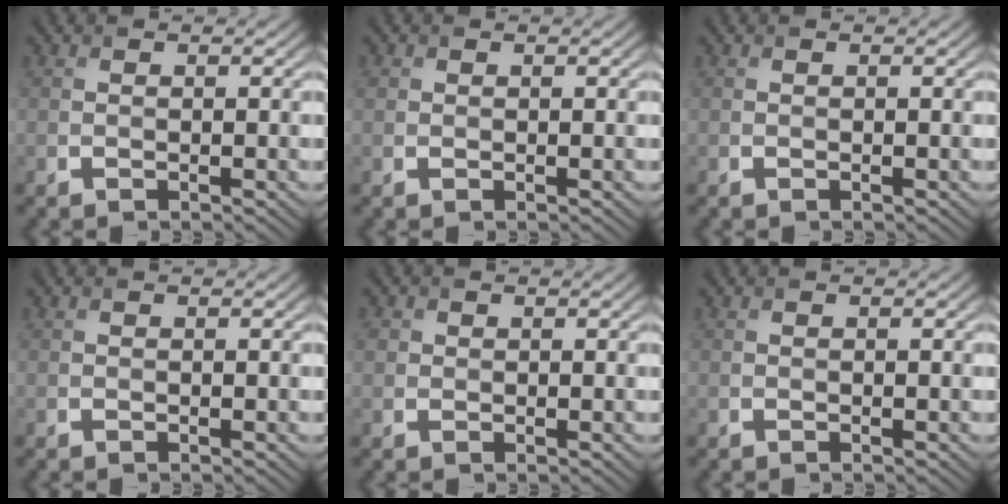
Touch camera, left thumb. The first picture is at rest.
{"total": 0.7, "force": [0.2, 0.6, 0.2], "torque": [-0.002, -0.001, 0.004]}
{"total": 0.0}
{"total": 0.0}
{"total": 1.2, "force": [0.3, 1.1, 0.3], "torque": [-0.006, 0.000, 0.003]}
{"total": 0.0}